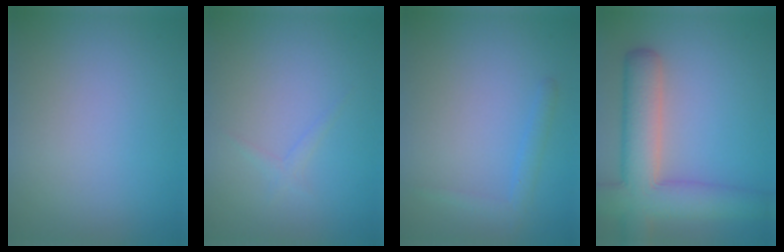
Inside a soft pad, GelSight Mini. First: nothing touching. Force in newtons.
{"total": 0.8, "press": 0.8, "slide": 0.0}
{"total": 1.5, "press": 1.5, "slide": 0.1}
{"total": 8.4, "press": 8.3, "slide": 0.6}